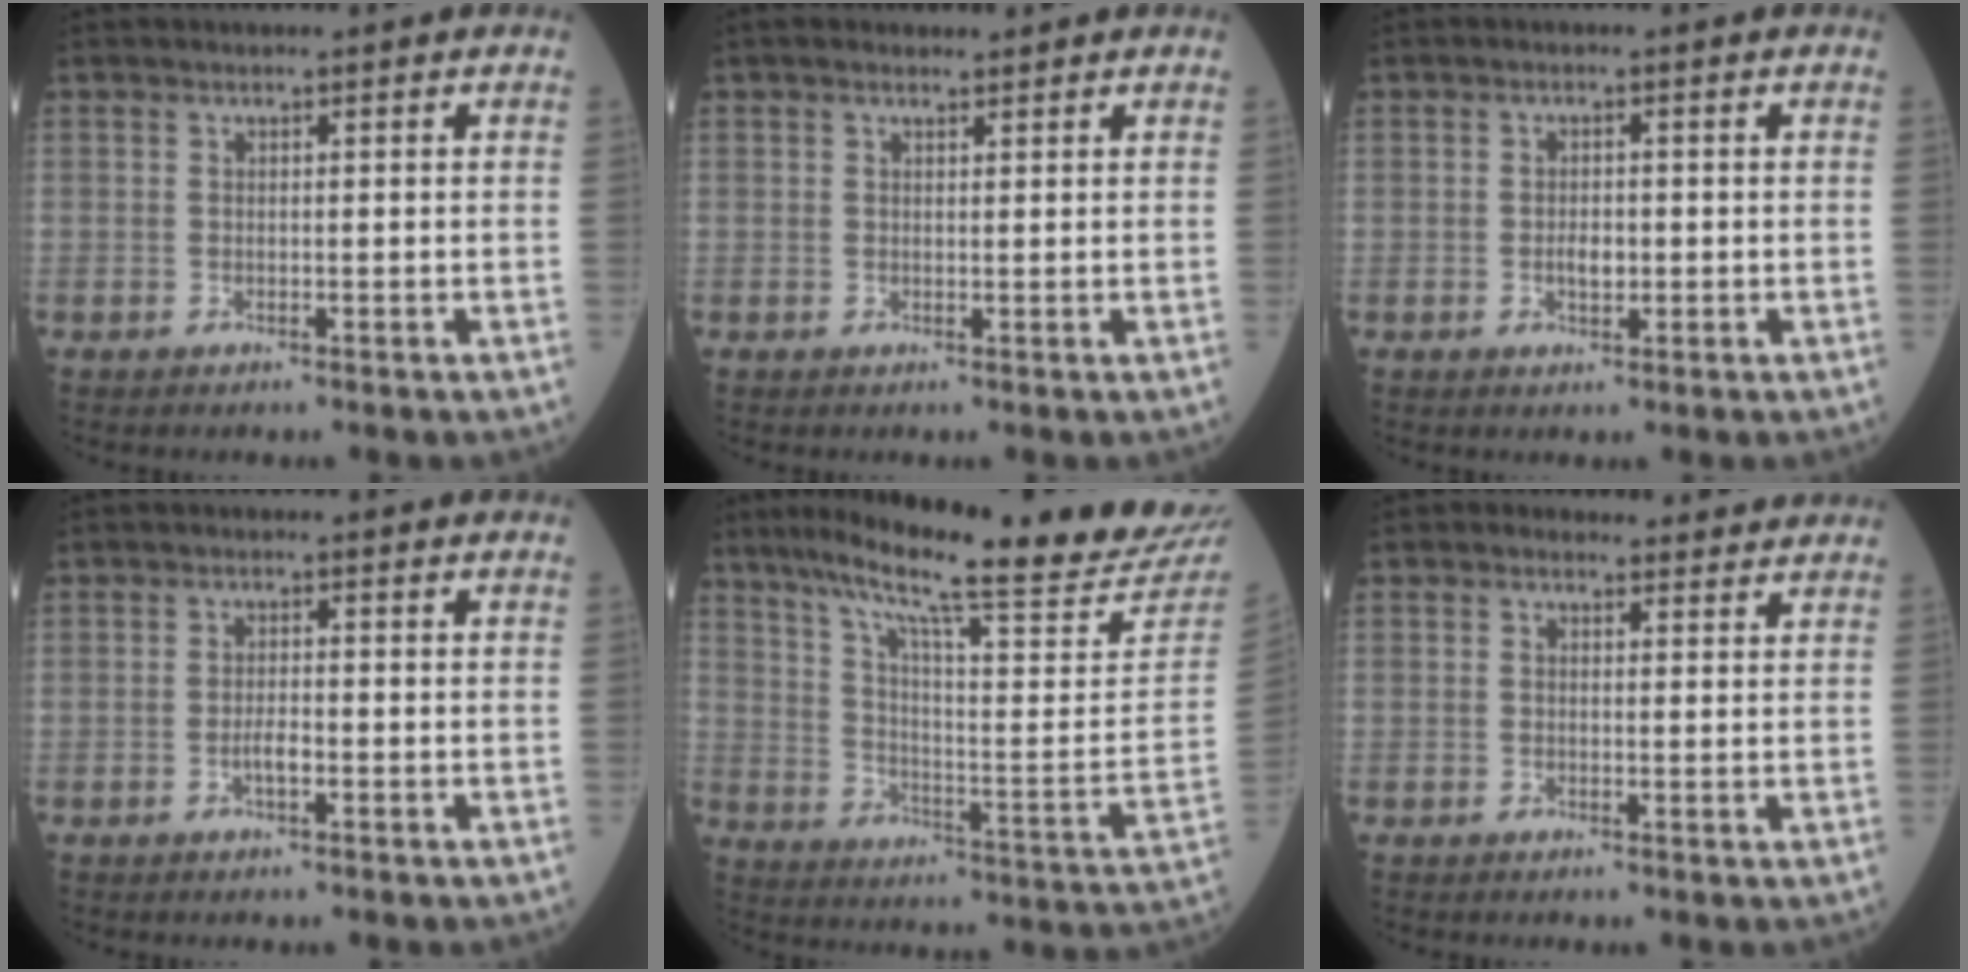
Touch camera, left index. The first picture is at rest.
{"total": 1.4, "force": [1.2, 0.5, 0.5], "torque": [-0.017, 0.012, 0.020]}
{"total": 2.1, "force": [-0.4, 1.1, 1.8], "torque": [-0.033, 0.001, -0.004]}
{"total": 1.9, "force": [-0.7, 0.5, 1.7], "torque": [-0.031, 0.002, -0.013]}
{"total": 26.7, "force": [23.3, 0.4, 13.0], "torque": [-0.207, -0.078, 0.308]}
{"total": 3.1, "force": [2.7, 1.5, 0.4], "torque": [-0.005, 0.014, 0.029]}